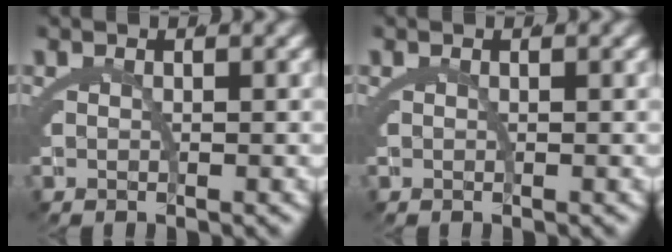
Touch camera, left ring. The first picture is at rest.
{"total": 0.0}